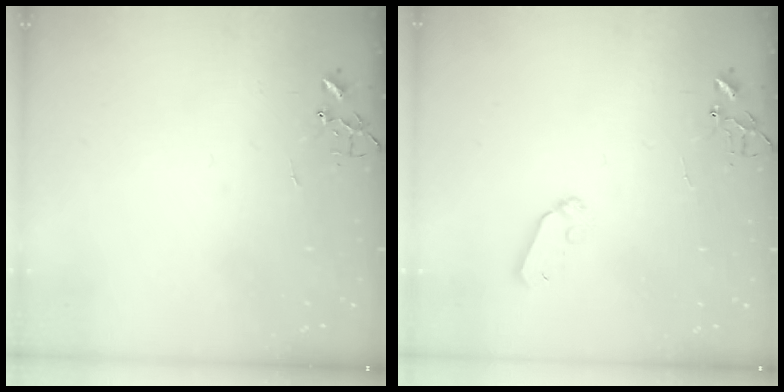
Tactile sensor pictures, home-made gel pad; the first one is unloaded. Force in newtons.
{"total": 6.5, "press": 6.5, "slide": 0.6}